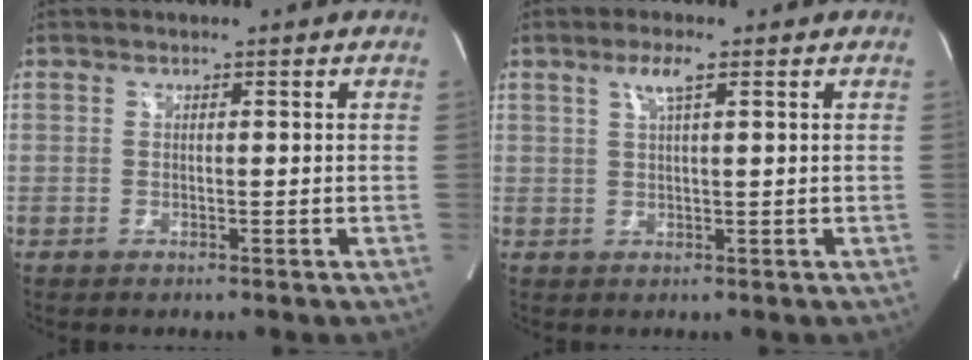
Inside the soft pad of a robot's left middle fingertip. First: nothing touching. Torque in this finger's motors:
{"motor_torque": [0.28, 0.05, -0.02, 0.02]}